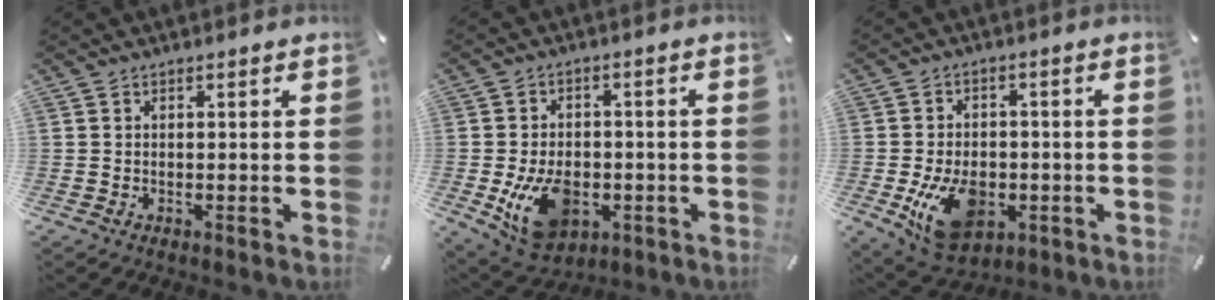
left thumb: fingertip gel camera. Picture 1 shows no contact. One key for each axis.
{"total": 13.4, "fx": -3.3, "fy": 9.6, "fz": 8.8, "tx": -0.151, "ty": 0.002, "tz": -0.054}
{"total": 13.3, "fx": -3.3, "fy": 9.2, "fz": 9.0, "tx": -0.161, "ty": 0.003, "tz": -0.054}